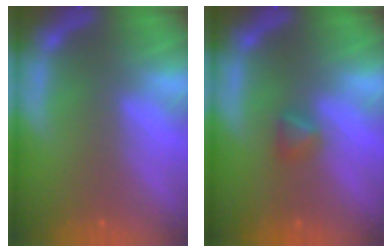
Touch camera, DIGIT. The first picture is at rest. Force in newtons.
{"total": 1.4}